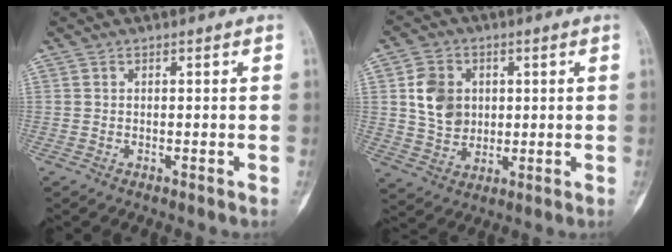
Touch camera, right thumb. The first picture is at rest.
{"total": 9.2, "force": [1.8, 7.5, 5.0], "torque": [-0.065, -0.007, 0.039]}